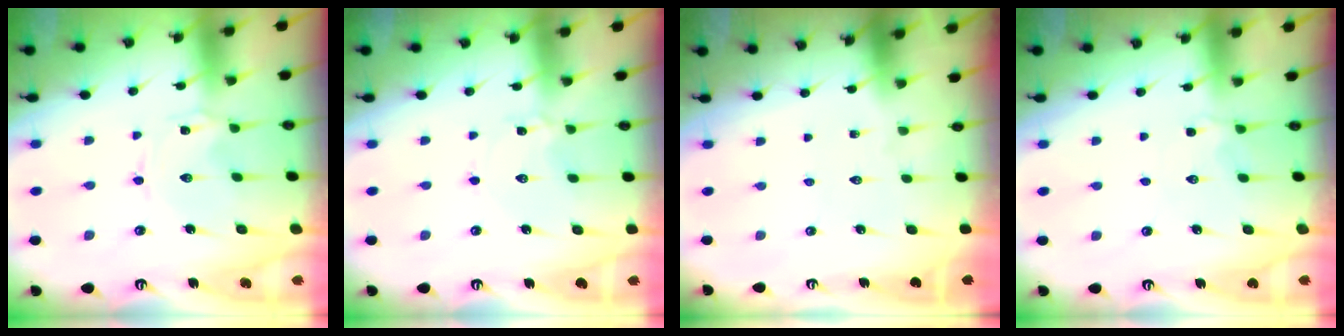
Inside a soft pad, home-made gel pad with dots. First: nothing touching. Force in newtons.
{"total": 2.4, "press": 2.4, "slide": 0.3}
{"total": 0.0}
{"total": 2.1, "press": 1.9, "slide": 0.9}